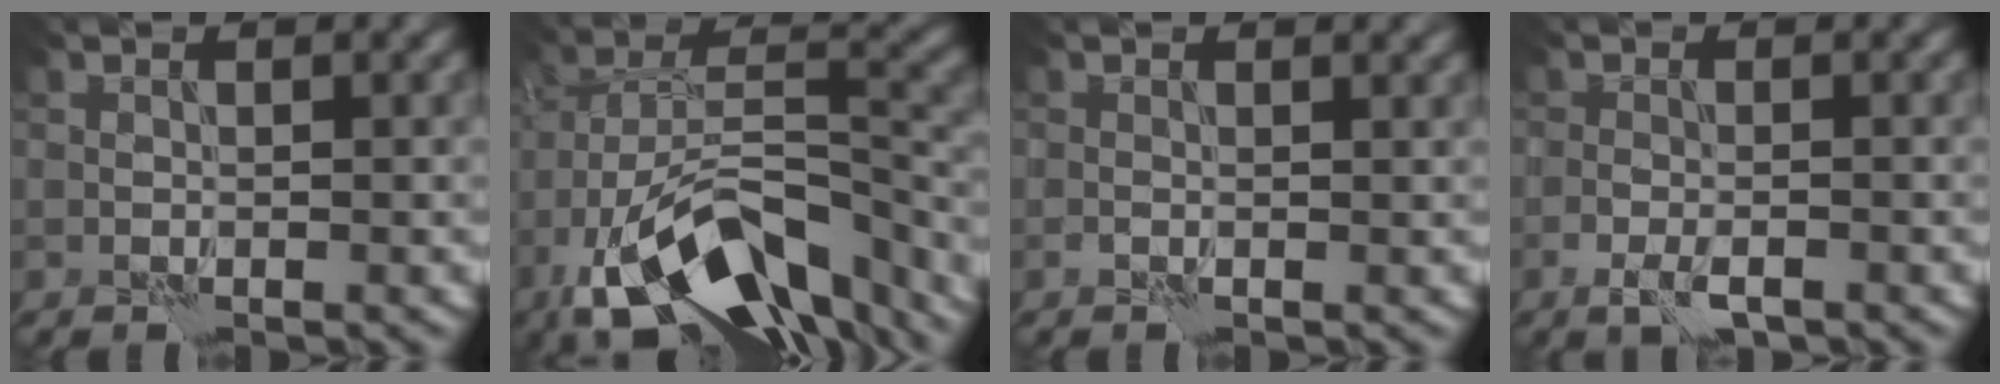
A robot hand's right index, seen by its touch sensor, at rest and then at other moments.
{"total": 15.7, "force": [-9.7, 6.2, 10.7], "torque": [-0.202, 0.010, -0.157]}
{"total": 1.1, "force": [0.3, 0.5, 1.0], "torque": [-0.016, -0.003, 0.001]}
{"total": 2.6, "force": [-1.5, 0.9, 1.9], "torque": [-0.042, -0.004, -0.030]}